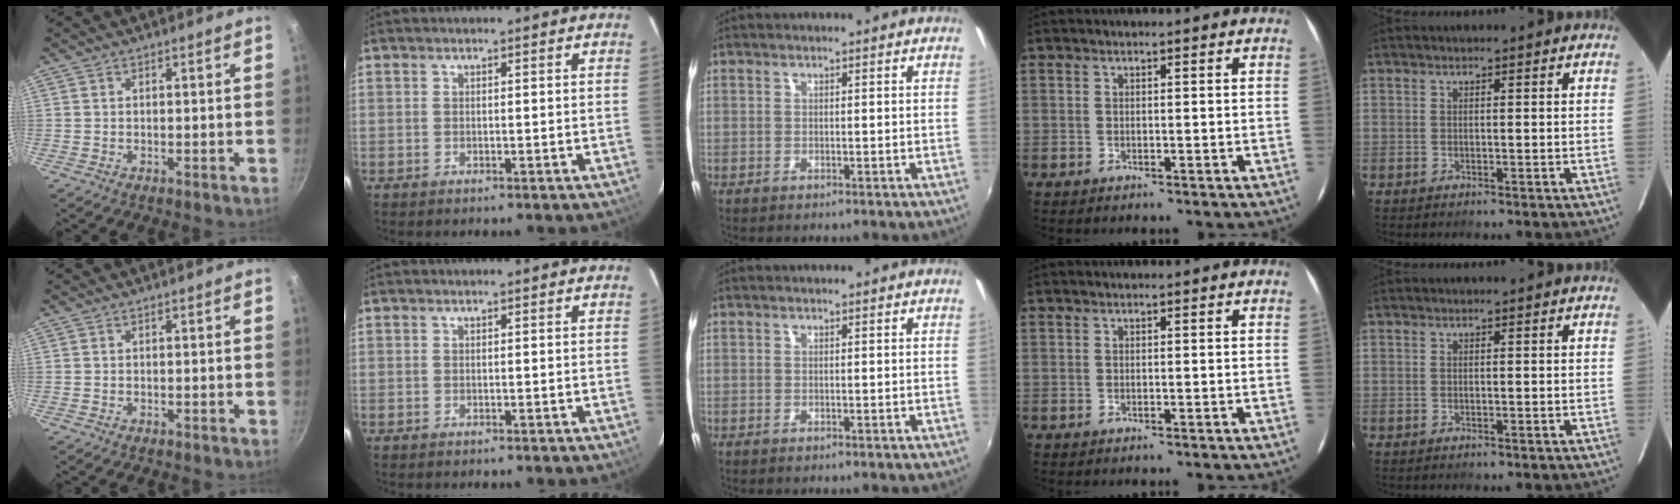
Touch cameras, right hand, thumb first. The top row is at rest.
{}